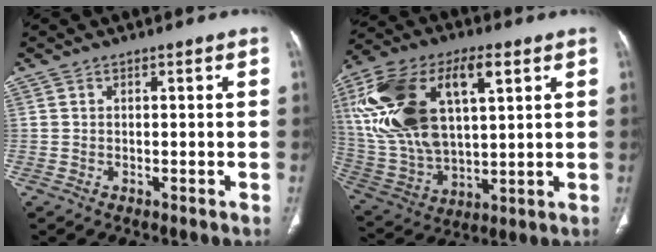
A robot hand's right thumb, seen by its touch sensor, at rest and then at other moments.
{"total": 24.9, "force": [7.5, 12.9, 19.9], "torque": [-0.388, -0.002, 0.141]}